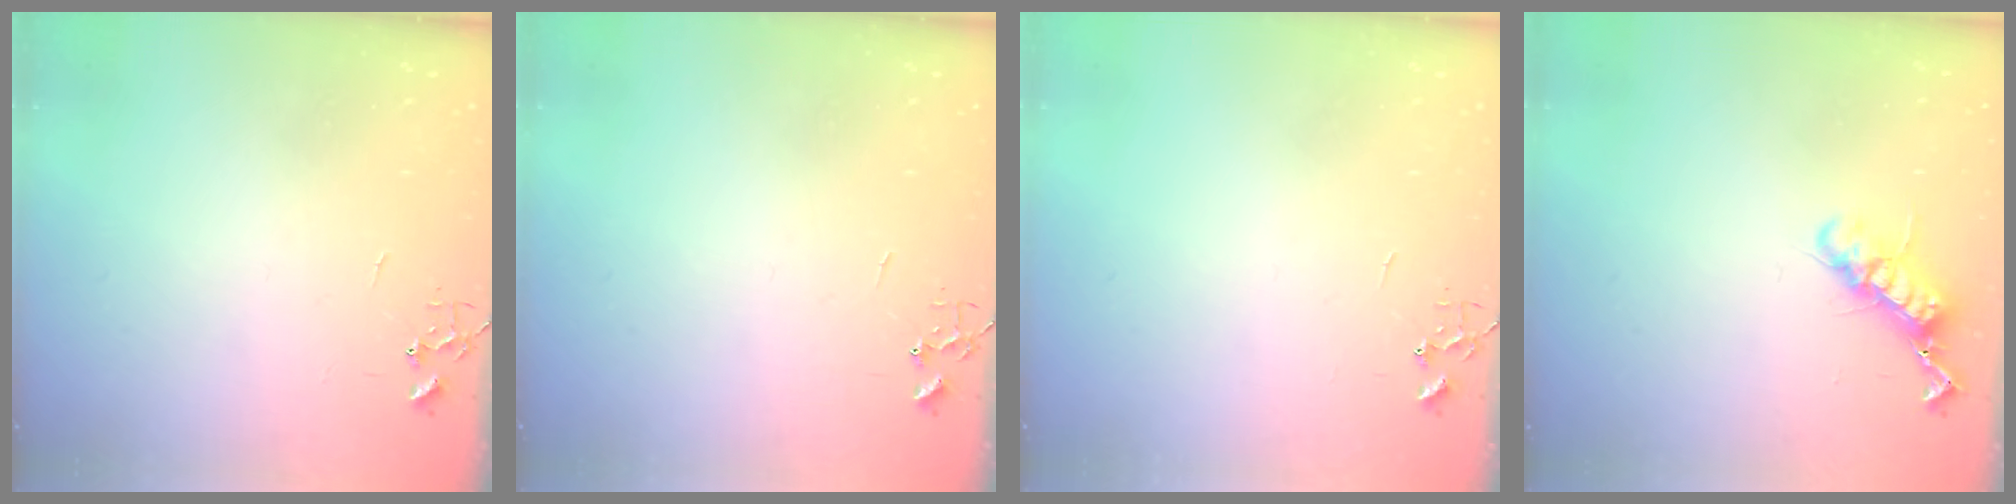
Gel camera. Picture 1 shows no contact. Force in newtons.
{"total": 0.0}
{"total": 0.0}
{"total": 12.0, "press": 11.9, "slide": 0.7}